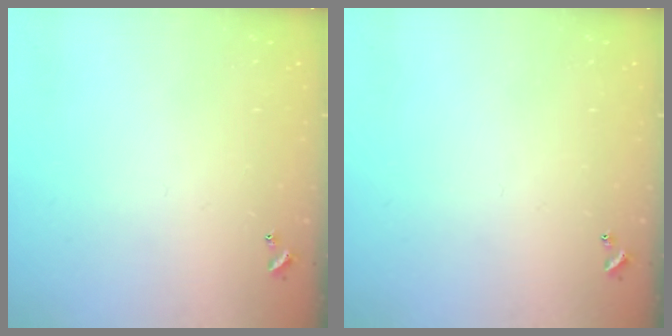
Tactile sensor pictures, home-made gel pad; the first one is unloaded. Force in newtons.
{"total": 0.0}